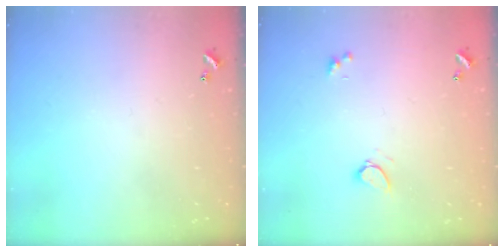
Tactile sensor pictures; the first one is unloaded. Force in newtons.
{"total": 1.2, "press": 1.2, "slide": 0.3}